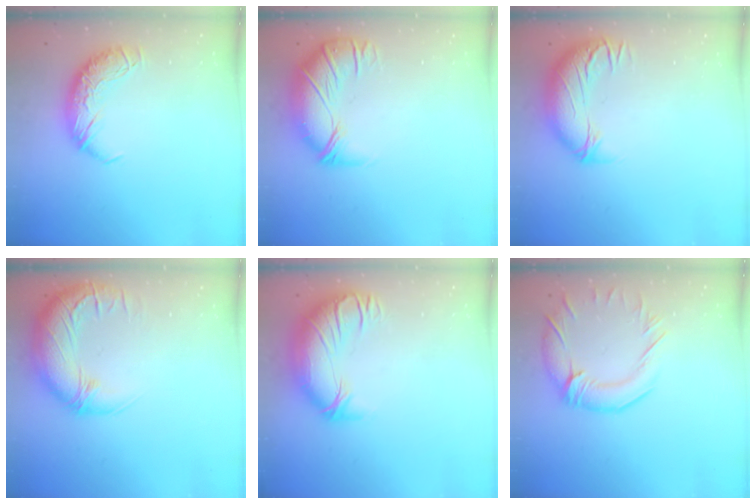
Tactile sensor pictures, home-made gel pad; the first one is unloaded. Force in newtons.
{"total": 2.6, "press": 1.0, "slide": 2.4}
{"total": 3.2, "press": 2.5, "slide": 2.0}
{"total": 4.0, "press": 2.0, "slide": 3.4}
{"total": 3.7, "press": 2.0, "slide": 3.1}
{"total": 5.4, "press": 4.9, "slide": 2.2}